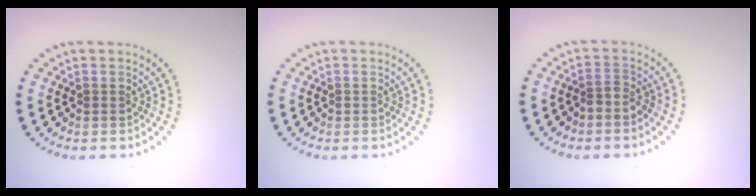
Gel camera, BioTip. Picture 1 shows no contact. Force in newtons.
{"total": 0.0}
{"total": 1.1, "press": 0.7, "slide": 0.8}